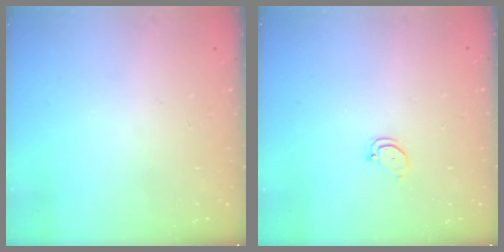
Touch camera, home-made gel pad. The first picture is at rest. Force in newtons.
{"total": 2.4, "press": 2.4, "slide": 0.2}